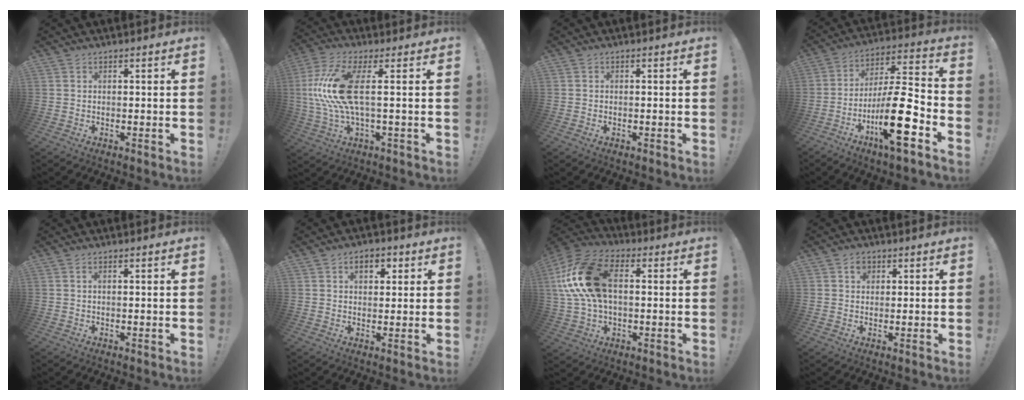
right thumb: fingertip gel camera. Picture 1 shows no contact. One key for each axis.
{"total": 15.8, "fx": 1.7, "fy": 4.8, "fz": 15.0, "tx": -0.319, "ty": -0.012, "tz": 0.022}
{"total": 0.5, "fx": -0.5, "fy": 0.0, "fz": 0.2, "tx": -0.007, "ty": 0.001, "tz": -0.008}
{"total": 21.8, "fx": -8.7, "fy": 6.0, "fz": 19.0, "tx": -0.330, "ty": 0.053, "tz": -0.134}
{"total": 0.7, "fx": 0.1, "fy": -0.1, "fz": 0.7, "tx": -0.023, "ty": 0.004, "tz": 0.003}
{"total": 4.8, "fx": 1.7, "fy": 3.2, "fz": 3.1, "tx": -0.039, "ty": 0.000, "tz": 0.025}
{"total": 19.1, "fx": 2.6, "fy": 11.7, "fz": 14.9, "tx": -0.276, "ty": 0.011, "tz": 0.050}
{"total": 2.3, "fx": 1.0, "fy": 1.9, "fz": 0.9, "tx": -0.002, "ty": -0.004, "tz": 0.013}